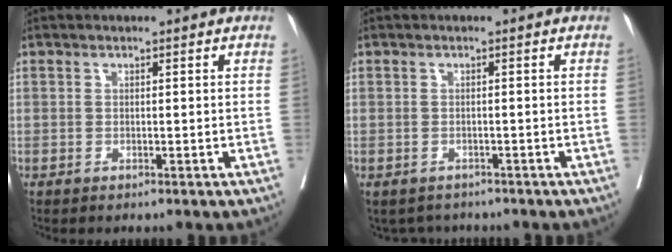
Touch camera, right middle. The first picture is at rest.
{"total": 3.4, "force": [-2.9, 1.8, 0.1], "torque": [0.000, 0.002, -0.041]}